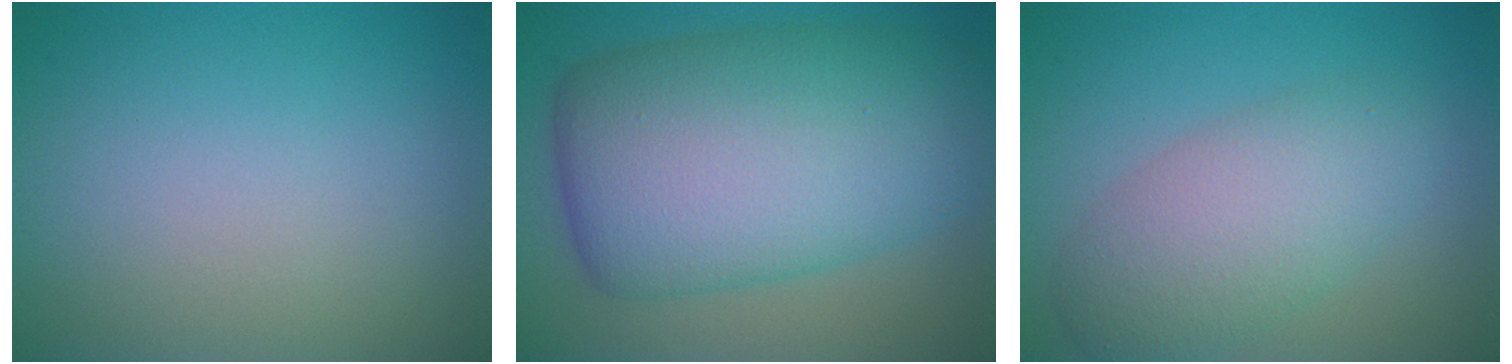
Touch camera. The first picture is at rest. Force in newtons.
{"total": 13.3, "press": 13.3, "slide": 0.1}
{"total": 5.5, "press": 5.5, "slide": 0.1}